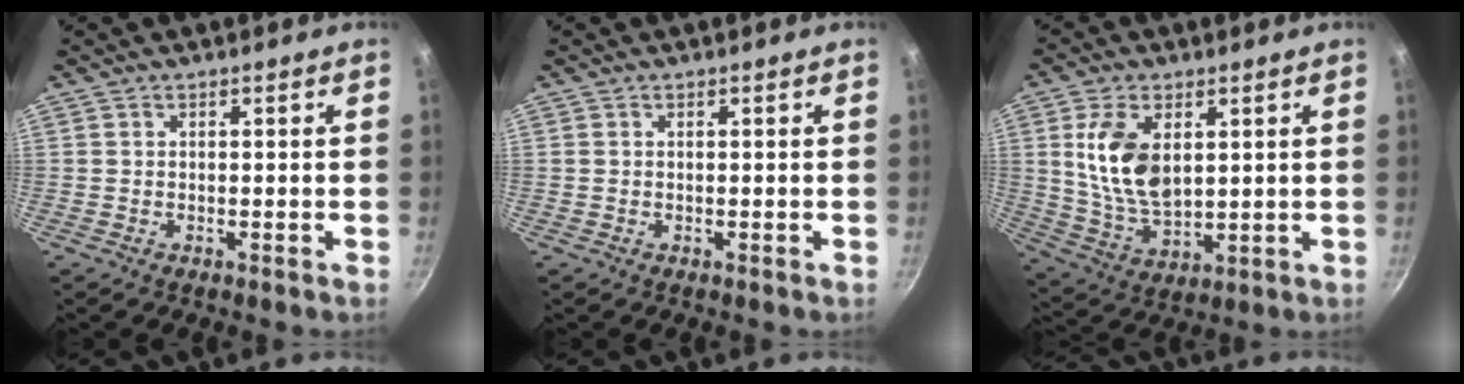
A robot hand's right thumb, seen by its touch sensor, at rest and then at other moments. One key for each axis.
{"total": 0.0}
{"total": 12.8, "fx": 3.2, "fy": 7.4, "fz": 9.9, "tx": -0.179, "ty": -0.023, "tz": 0.072}